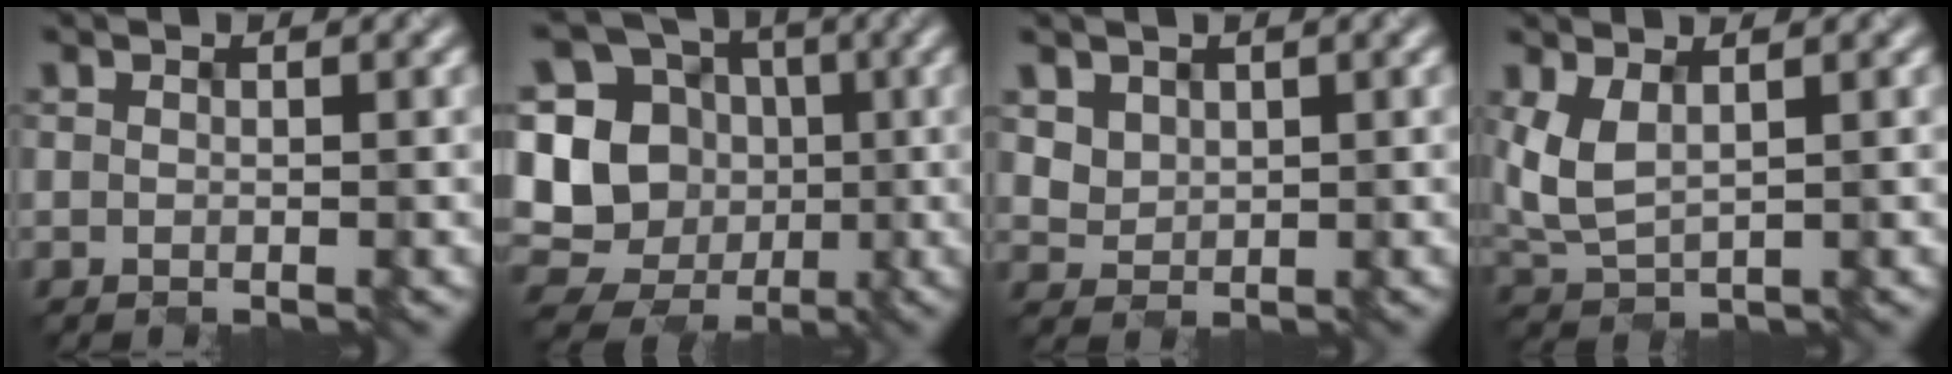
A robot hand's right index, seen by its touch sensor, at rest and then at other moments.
{"total": 14.2, "force": [-0.8, 13.0, 5.5], "torque": [-0.134, 0.037, -0.025]}
{"total": 2.0, "force": [1.1, 1.6, 0.4], "torque": [-0.017, -0.008, 0.032]}
{"total": 3.3, "force": [1.0, 1.7, 2.6], "torque": [-0.070, -0.001, 0.025]}